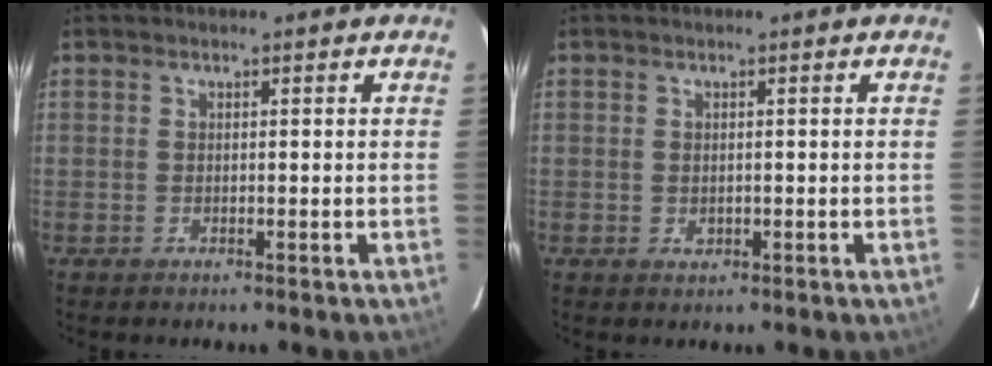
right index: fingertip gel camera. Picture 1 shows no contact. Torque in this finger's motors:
{"motor_torque": [0.08, 0.02, 0.12, 0.00]}